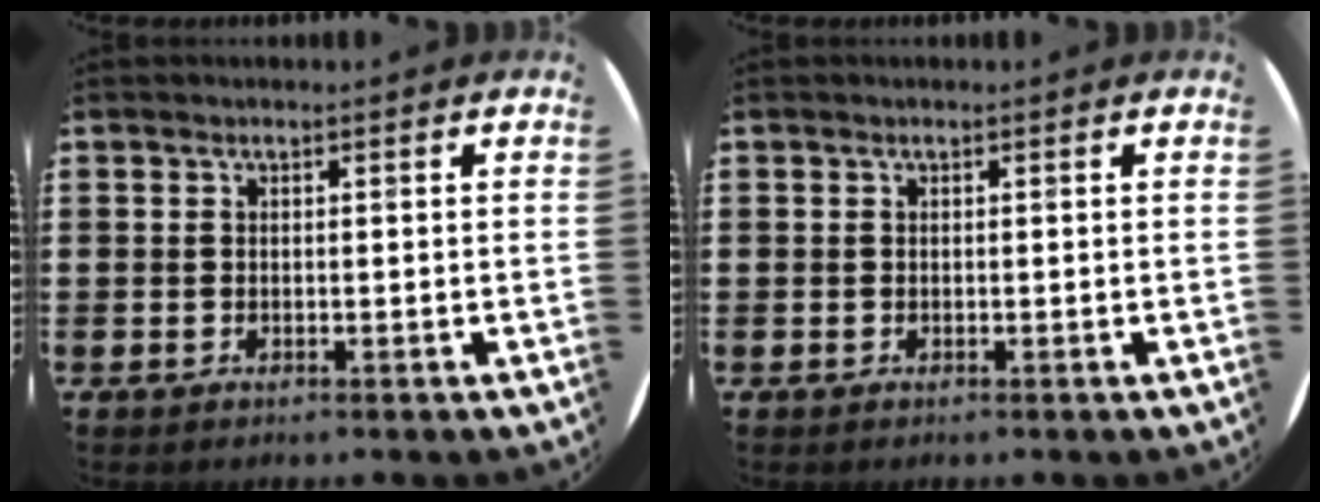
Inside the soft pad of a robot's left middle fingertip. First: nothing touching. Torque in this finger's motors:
{"motor_torque": [-0.05, 0.03, 0.01, 0.01]}